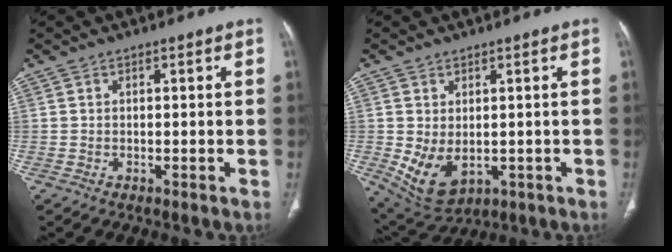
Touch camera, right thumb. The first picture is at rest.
{"total": 8.3, "force": [-1.0, 5.5, 6.1], "torque": [-0.104, -0.007, 0.010]}